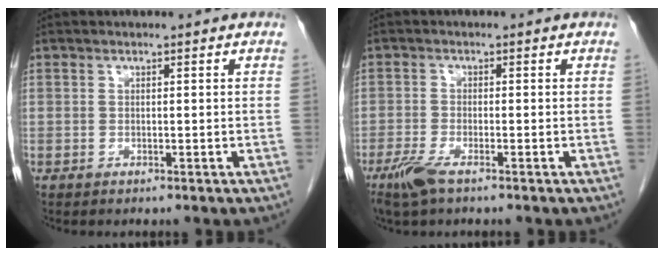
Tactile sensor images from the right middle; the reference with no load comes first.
{"total": 4.0, "force": [-2.7, 0.8, 2.9], "torque": [-0.068, -0.010, -0.053]}